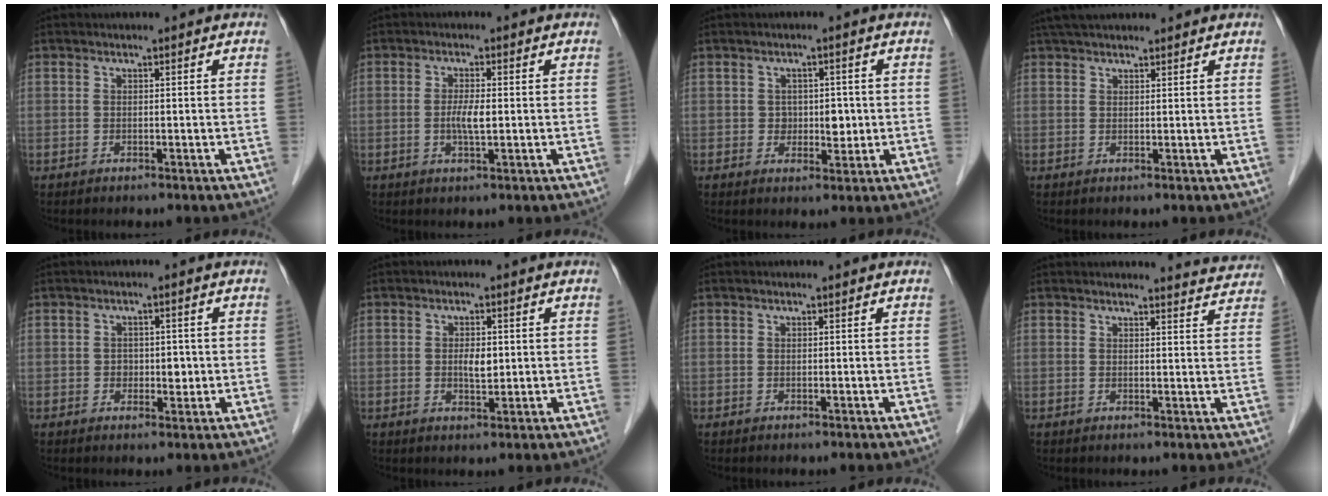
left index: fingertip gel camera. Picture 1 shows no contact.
{"total": 2.9, "force": [-0.3, 0.5, 2.9], "torque": [-0.060, -0.003, -0.005]}
{"total": 3.3, "force": [0.0, 2.5, 2.2], "torque": [-0.025, 0.005, 0.005]}
{"total": 6.5, "force": [5.7, 1.6, 2.7], "torque": [-0.043, 0.041, 0.094]}
{"total": 2.7, "force": [-0.2, 2.0, 1.8], "torque": [-0.022, 0.005, 0.000]}
{"total": 2.7, "force": [0.2, 1.2, 2.4], "torque": [-0.043, -0.001, 0.004]}
{"total": 0.0}
{"total": 5.6, "force": [5.6, 0.2, 0.1], "torque": [-0.003, -0.018, 0.047]}